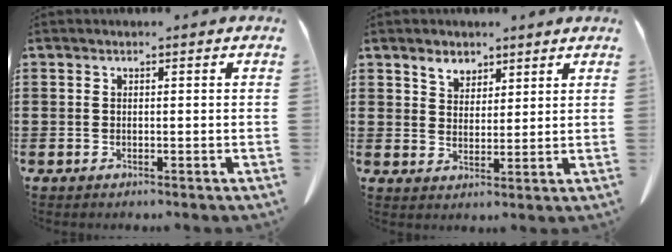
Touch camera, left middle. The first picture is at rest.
{"total": 3.7, "force": [3.0, 2.1, 0.6], "torque": [-0.015, 0.000, 0.055]}